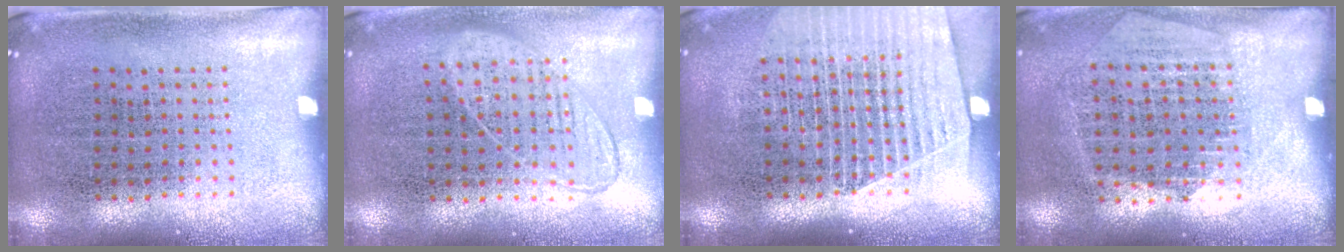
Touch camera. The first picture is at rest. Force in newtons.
{"total": 0.9, "press": 0.8, "slide": 0.4}
{"total": 1.7, "press": 1.6, "slide": 0.5}
{"total": 1.3, "press": 1.2, "slide": 0.6}